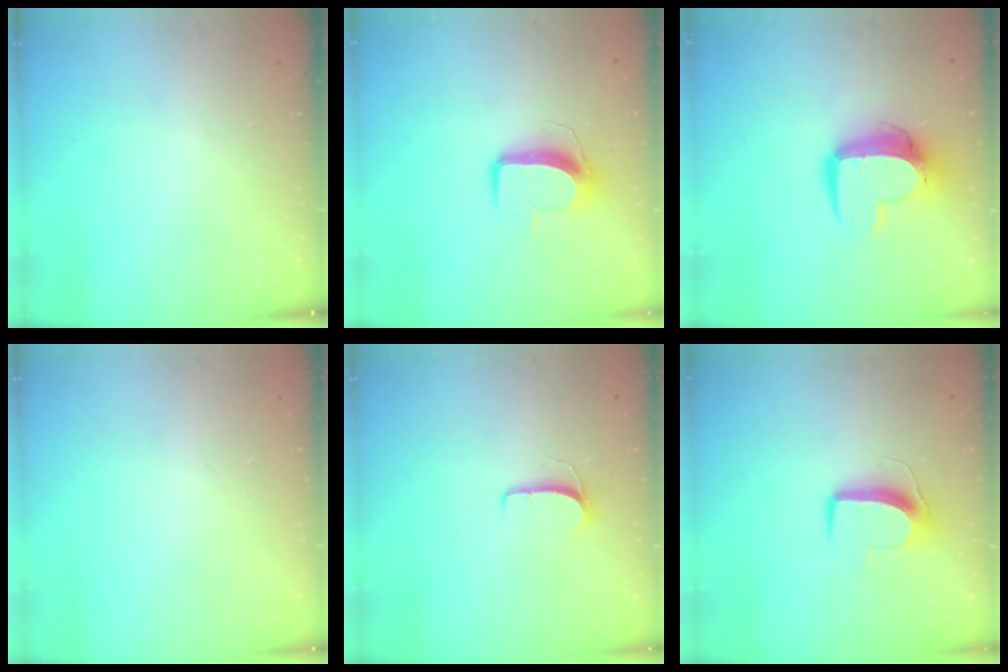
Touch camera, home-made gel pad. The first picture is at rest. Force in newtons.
{"total": 9.9, "press": 9.9, "slide": 0.3}
{"total": 13.5, "press": 13.4, "slide": 1.3}
{"total": 0.0}
{"total": 6.1, "press": 6.1, "slide": 0.5}
{"total": 9.2, "press": 9.2, "slide": 0.4}